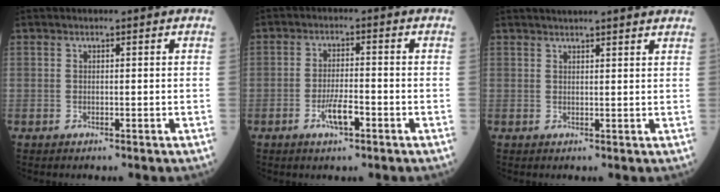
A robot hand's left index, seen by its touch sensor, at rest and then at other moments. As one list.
[{"total": 4.2, "force": [-2.1, 0.9, 3.6], "torque": [-0.072, 0.000, -0.039]}, {"total": 10.1, "force": [9.1, 0.7, 4.4], "torque": [-0.056, 0.028, 0.104]}]